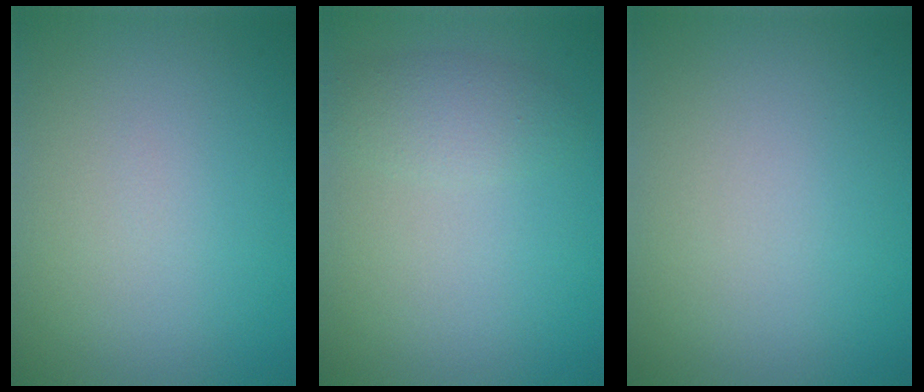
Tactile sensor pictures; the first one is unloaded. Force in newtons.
{"total": 2.0, "press": 2.0, "slide": 0.1}
{"total": 0.0}